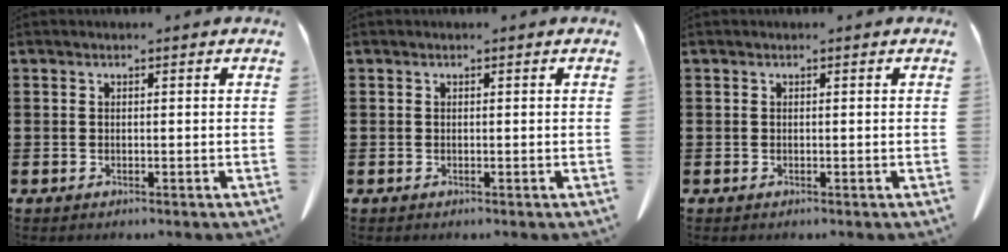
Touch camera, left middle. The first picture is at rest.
{"total": 0.0}
{"total": 0.0}